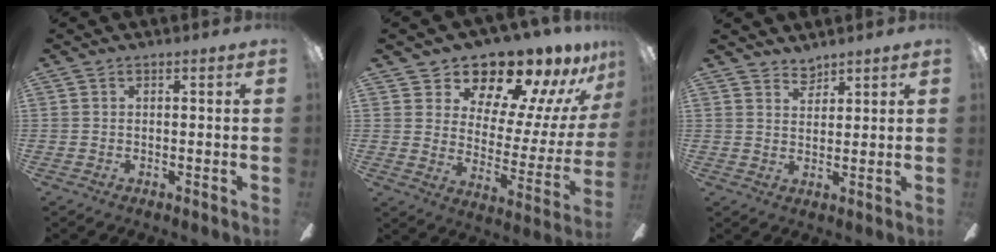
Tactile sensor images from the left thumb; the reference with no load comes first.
{"total": 16.3, "force": [14.3, 5.6, 5.2], "torque": [-0.087, -0.123, 0.242]}
{"total": 3.4, "force": [3.3, 1.0, 0.0], "torque": [0.002, -0.021, 0.061]}